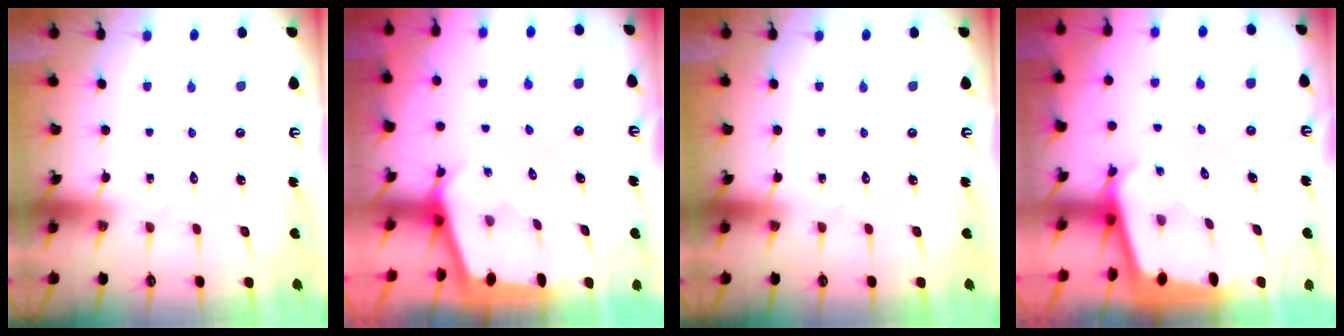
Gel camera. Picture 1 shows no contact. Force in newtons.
{"total": 2.3, "press": 2.3, "slide": 0.3}
{"total": 0.0}
{"total": 2.3, "press": 2.3, "slide": 0.1}